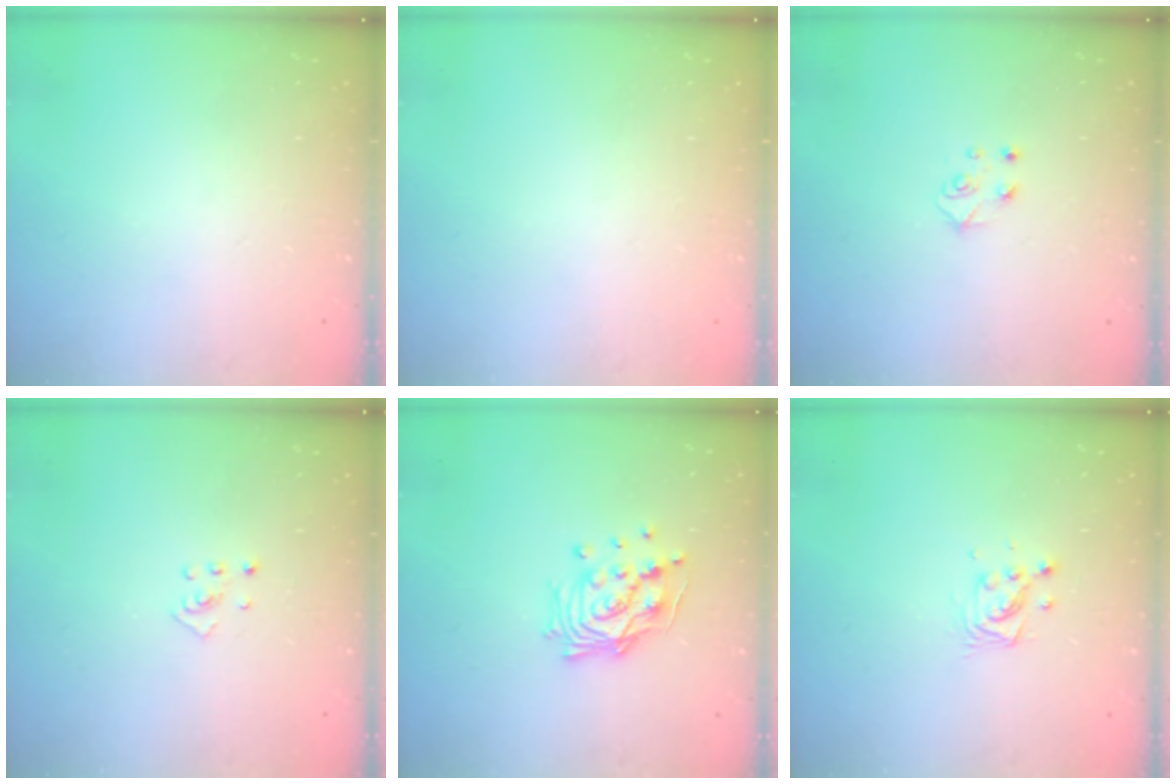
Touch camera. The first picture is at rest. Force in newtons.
{"total": 0.0}
{"total": 4.8, "press": 4.8, "slide": 0.5}
{"total": 3.3, "press": 3.2, "slide": 0.7}
{"total": 13.7, "press": 13.6, "slide": 1.7}
{"total": 4.6, "press": 4.6, "slide": 0.2}